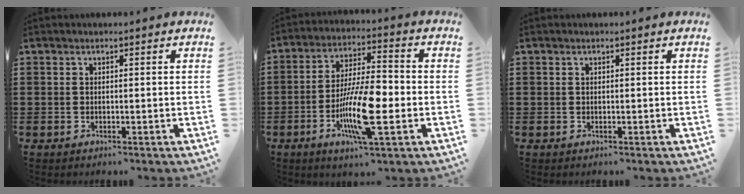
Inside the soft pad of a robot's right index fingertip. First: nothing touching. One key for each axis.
{"total": 11.9, "fx": -3.5, "fy": 3.3, "fz": 10.9, "tx": -0.217, "ty": -0.007, "tz": -0.064}
{"total": 0.0}